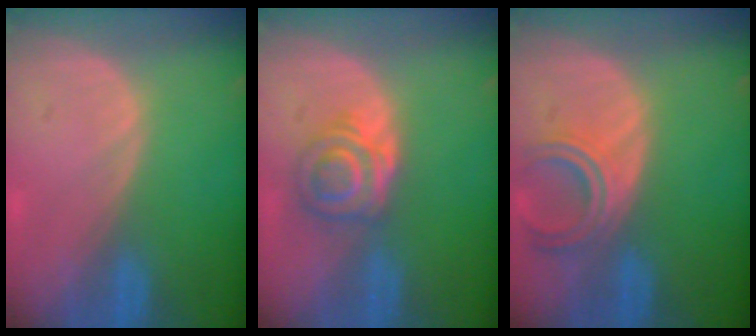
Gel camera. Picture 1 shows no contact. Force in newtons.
{"total": 5.5, "press": 5.2, "slide": 1.7}
{"total": 5.6, "press": 5.1, "slide": 2.2}